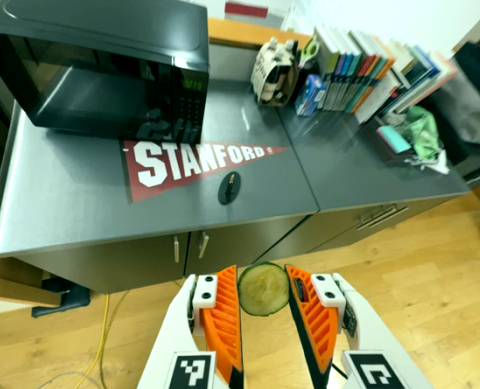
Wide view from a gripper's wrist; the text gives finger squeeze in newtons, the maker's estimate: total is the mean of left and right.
{"total": 4.4, "left": 4.5, "right": 4.4}